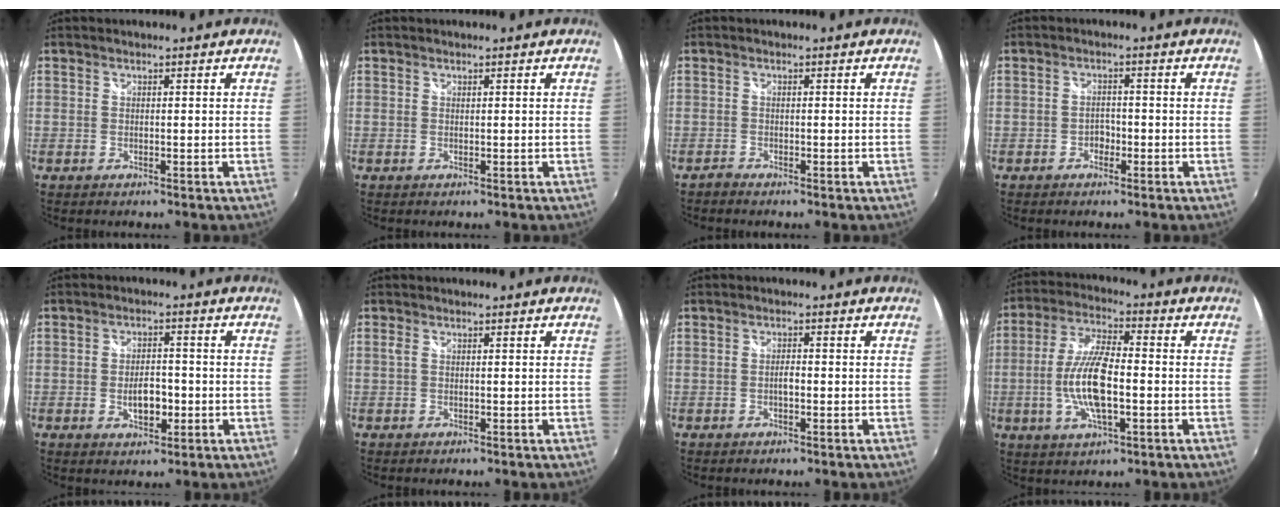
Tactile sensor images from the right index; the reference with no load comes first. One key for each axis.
{"total": 0.0}
{"total": 0.9, "fx": -0.9, "fy": 0.1, "fz": 0.0, "tx": -0.002, "ty": -0.004, "tz": -0.021}
{"total": 2.0, "fx": -1.1, "fy": 1.5, "fz": 0.8, "tx": -0.017, "ty": 0.004, "tz": -0.019}
{"total": 5.0, "fx": -1.3, "fy": 2.8, "fz": 4.0, "tx": -0.075, "ty": -0.002, "tz": -0.018}
{"total": 0.8, "fx": 0.2, "fy": 0.2, "fz": 0.7, "tx": -0.018, "ty": 0.001, "tz": 0.000}
{"total": 1.3, "fx": -0.5, "fy": 0.5, "fz": 1.1, "tx": -0.022, "ty": 0.001, "tz": -0.009}
{"total": 11.9, "fx": -2.3, "fy": 3.6, "fz": 11.1, "tx": -0.229, "ty": 0.001, "tz": -0.045}